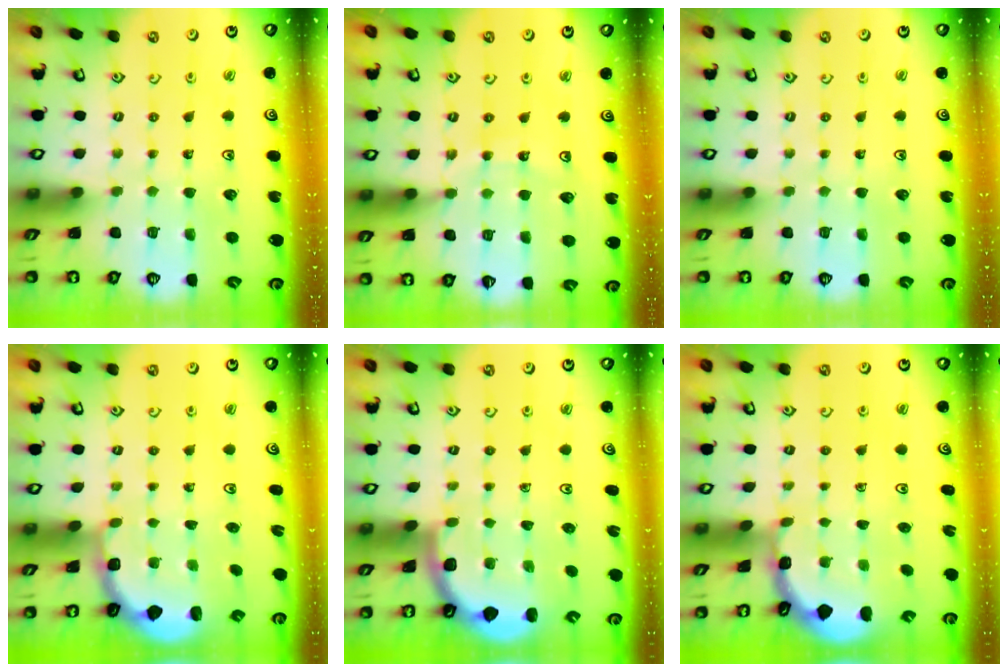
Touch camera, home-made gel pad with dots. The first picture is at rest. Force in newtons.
{"total": 10.1, "press": 10.0, "slide": 1.3}
{"total": 0.0}
{"total": 1.9, "press": 1.6, "slide": 1.0}
{"total": 2.2, "press": 2.2, "slide": 0.1}
{"total": 1.6, "press": 1.6, "slide": 0.1}